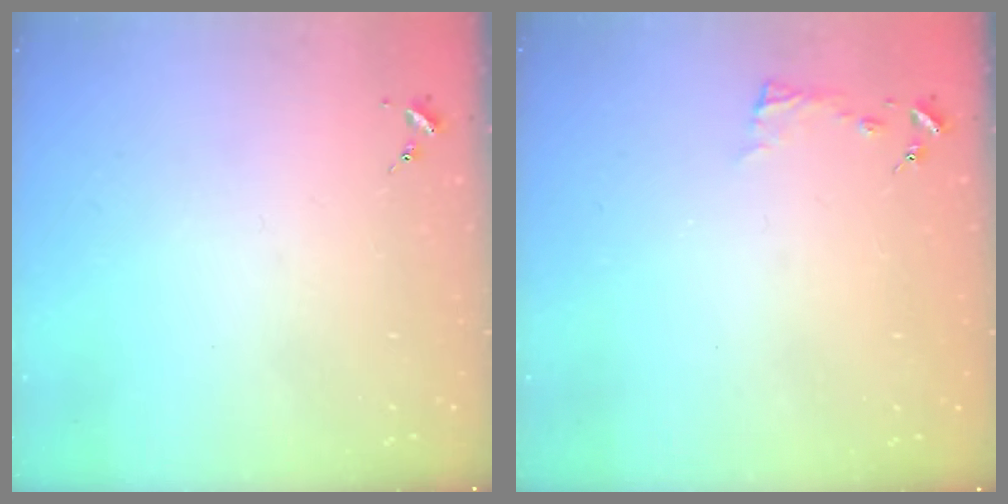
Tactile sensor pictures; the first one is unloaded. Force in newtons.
{"total": 3.7, "press": 3.7, "slide": 0.3}